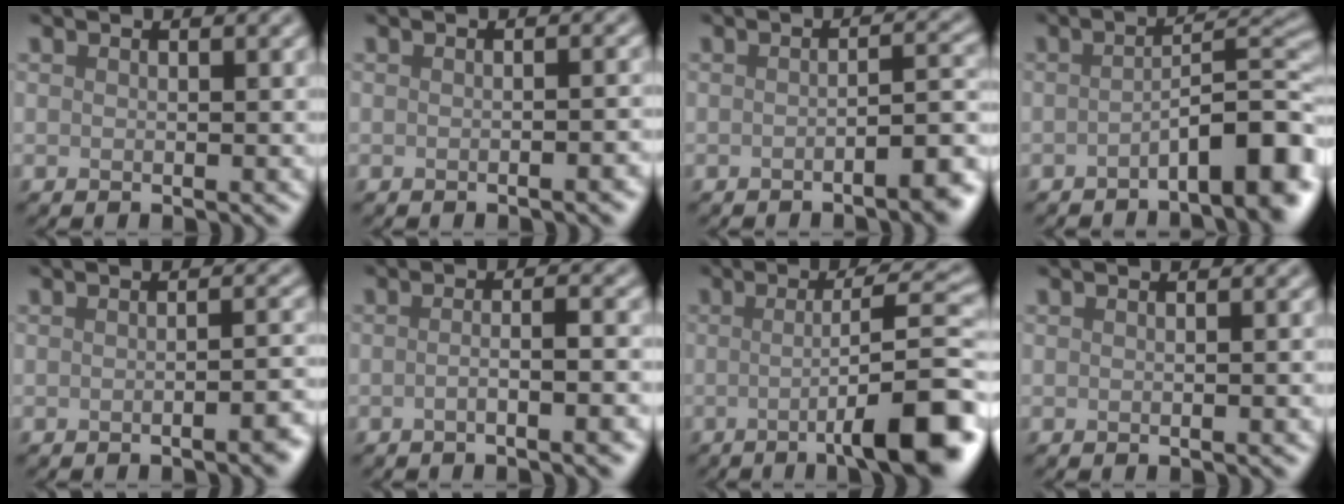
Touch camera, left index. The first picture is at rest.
{"total": 1.7, "force": [-0.7, 0.5, 1.5], "torque": [-0.012, 0.003, -0.008]}
{"total": 4.5, "force": [-2.3, 1.1, 3.8], "torque": [-0.039, 0.009, -0.038]}
{"total": 6.9, "force": [-3.1, 1.7, 5.9], "torque": [-0.075, 0.014, -0.052]}
{"total": 2.7, "force": [-1.2, 0.7, 2.3], "torque": [-0.024, 0.004, -0.021]}
{"total": 4.1, "force": [-1.3, 1.1, 3.7], "torque": [-0.040, 0.004, -0.022]}
{"total": 10.6, "force": [-2.4, 2.0, 10.2], "torque": [-0.124, 0.005, -0.043]}
{"total": 0.8, "force": [-0.3, 0.1, 0.8], "torque": [-0.006, 0.003, -0.004]}